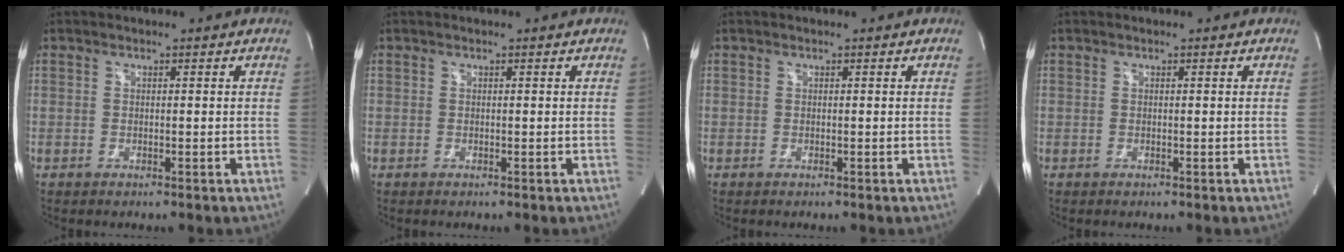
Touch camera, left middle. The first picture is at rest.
{"total": 0.0}
{"total": 0.0}
{"total": 0.0}